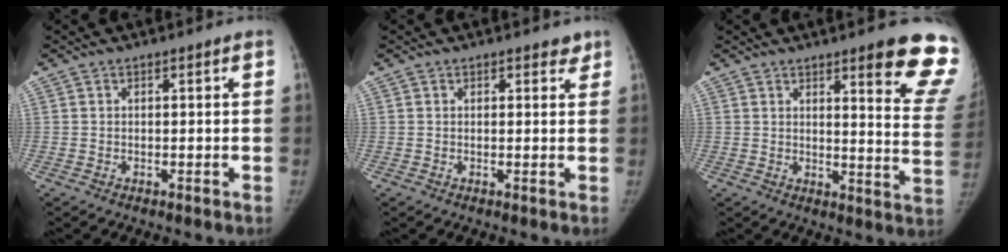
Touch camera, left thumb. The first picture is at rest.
{"total": 1.8, "force": [1.4, 1.0, 0.5], "torque": [0.014, -0.007, 0.013]}
{"total": 15.2, "force": [10.1, 2.2, 11.2], "torque": [-0.108, -0.064, 0.114]}